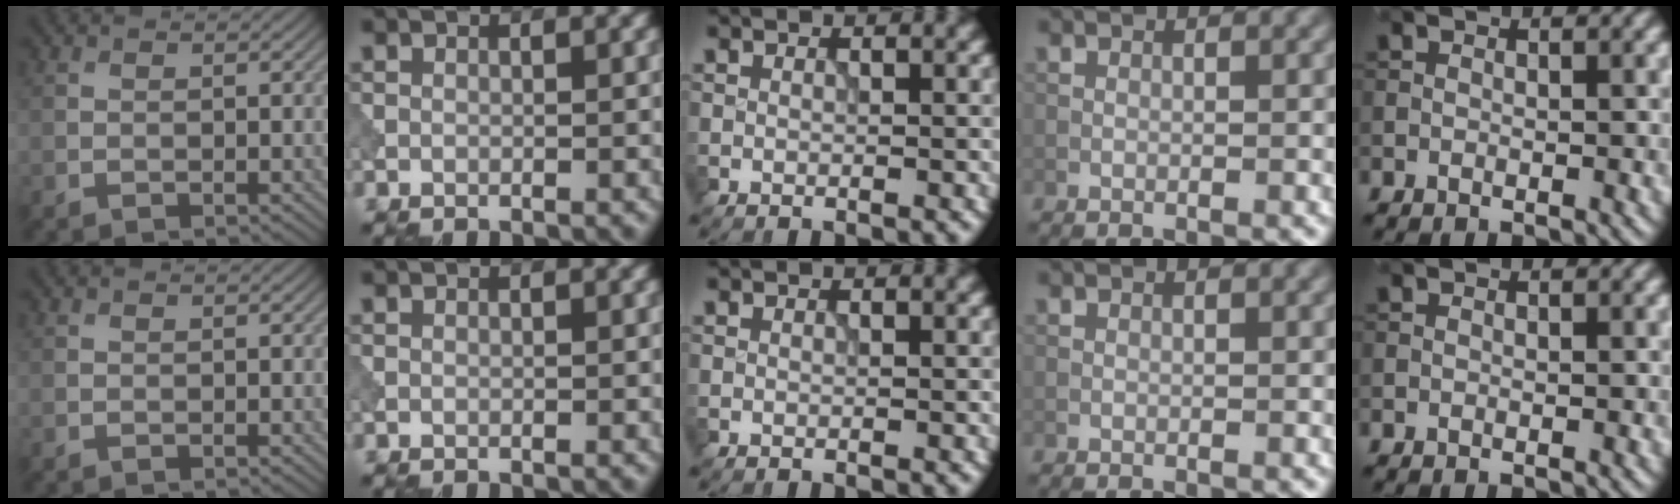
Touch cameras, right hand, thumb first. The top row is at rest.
{}